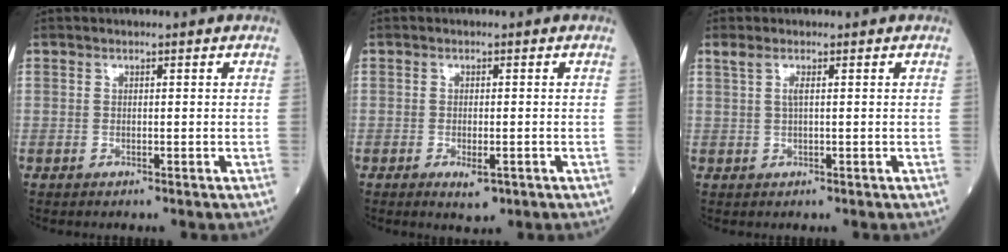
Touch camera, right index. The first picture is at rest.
{"total": 2.6, "force": [-1.3, 0.9, 2.2], "torque": [-0.033, -0.002, -0.014]}
{"total": 1.6, "force": [0.7, 0.0, 1.4], "torque": [-0.044, 0.018, 0.016]}